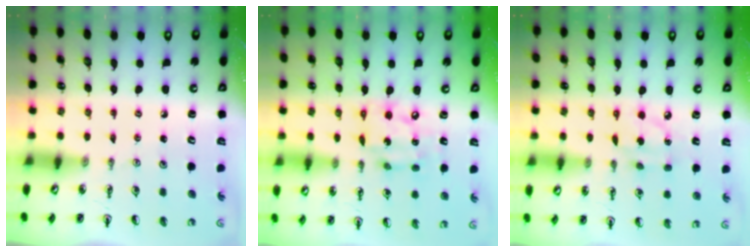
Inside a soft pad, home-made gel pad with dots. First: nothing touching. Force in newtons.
{"total": 10.3, "press": 10.2, "slide": 1.2}
{"total": 4.3, "press": 4.3, "slide": 0.5}